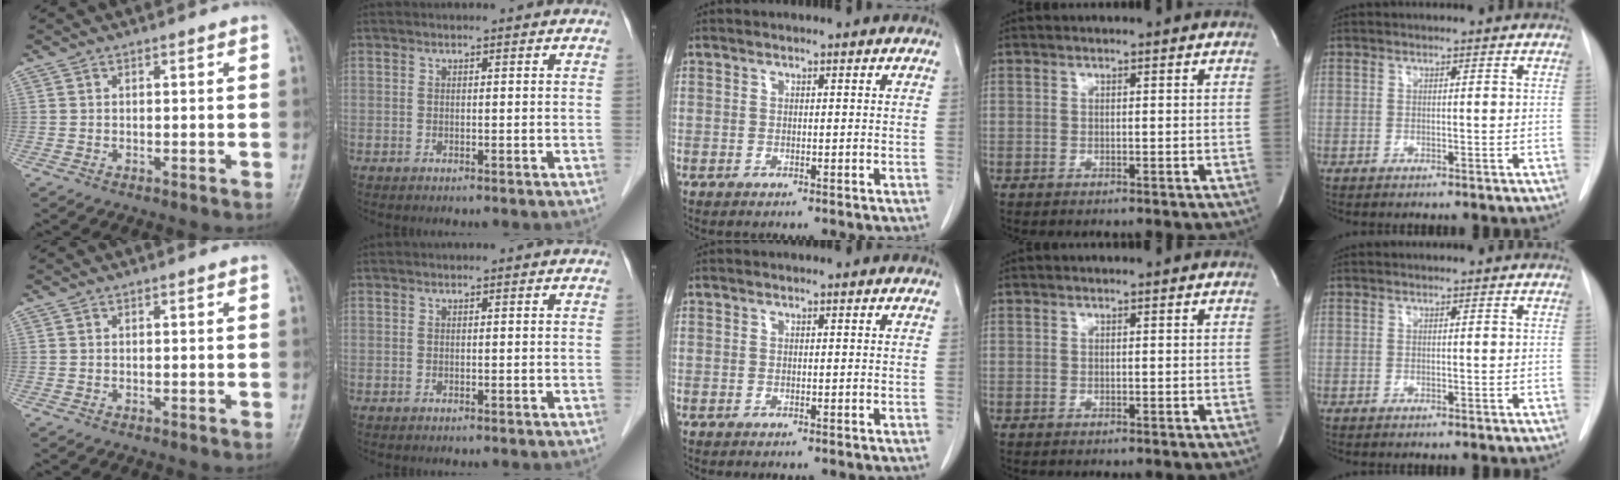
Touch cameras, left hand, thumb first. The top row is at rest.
{}